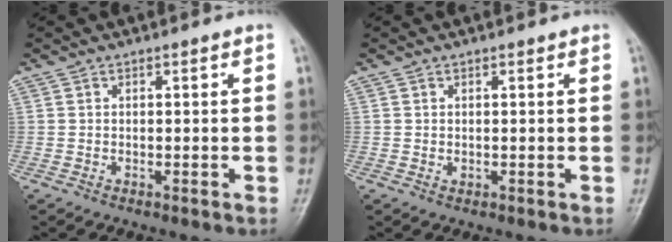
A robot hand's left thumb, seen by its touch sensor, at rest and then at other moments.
{"total": 0.8, "force": [0.3, 0.6, 0.5], "torque": [-0.004, -0.002, 0.005]}